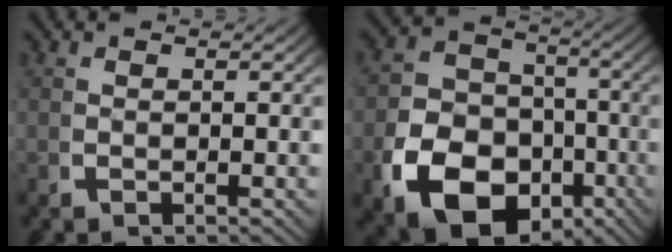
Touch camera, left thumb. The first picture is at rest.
{"total": 13.6, "force": [-4.5, 10.4, 7.4], "torque": [-0.146, -0.046, -0.068]}